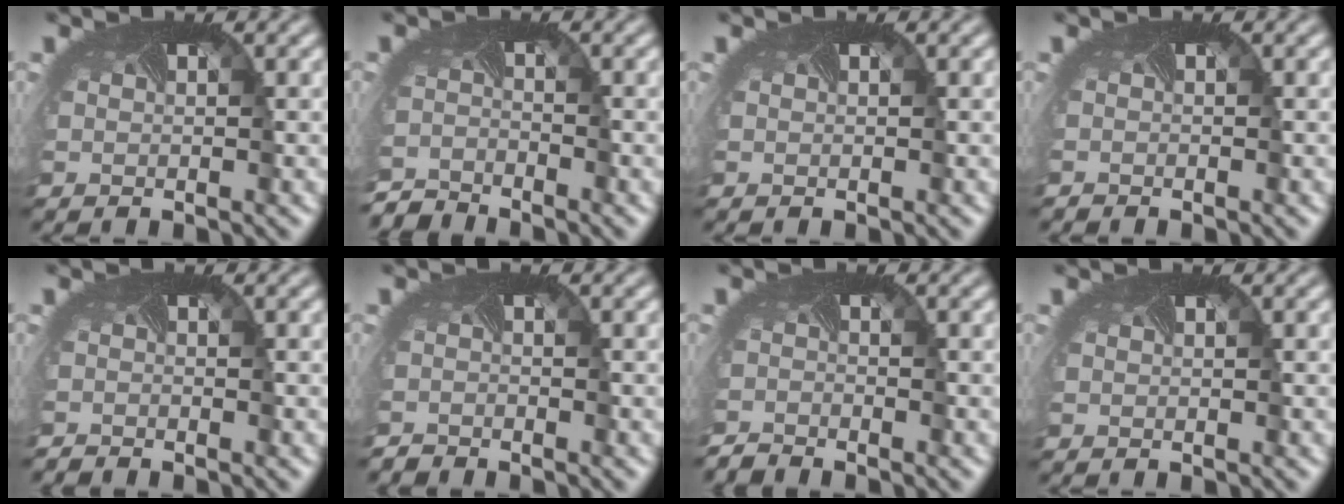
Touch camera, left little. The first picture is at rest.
{"total": 3.4, "force": [-3.4, 0.0, -0.5], "torque": [-0.004, -0.020, -0.069]}
{"total": 0.0}
{"total": 0.7, "force": [-0.4, -0.4, -0.4], "torque": [0.002, -0.003, -0.010]}
{"total": 1.4, "force": [-1.3, -0.5, -0.5], "torque": [-0.001, -0.013, -0.027]}
{"total": 1.7, "force": [-1.5, -0.3, -0.7], "torque": [0.005, -0.012, -0.031]}
{"total": 2.1, "force": [-1.9, -0.4, -0.6], "torque": [0.000, -0.015, -0.043]}
{"total": 0.0}